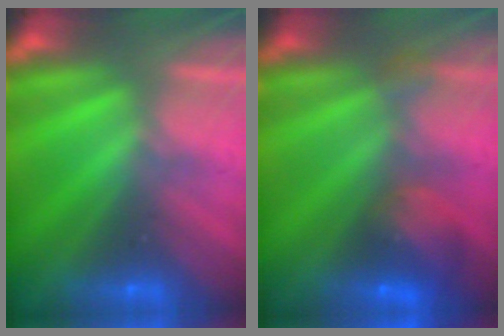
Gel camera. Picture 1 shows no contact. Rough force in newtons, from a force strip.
{"total": 6.6}